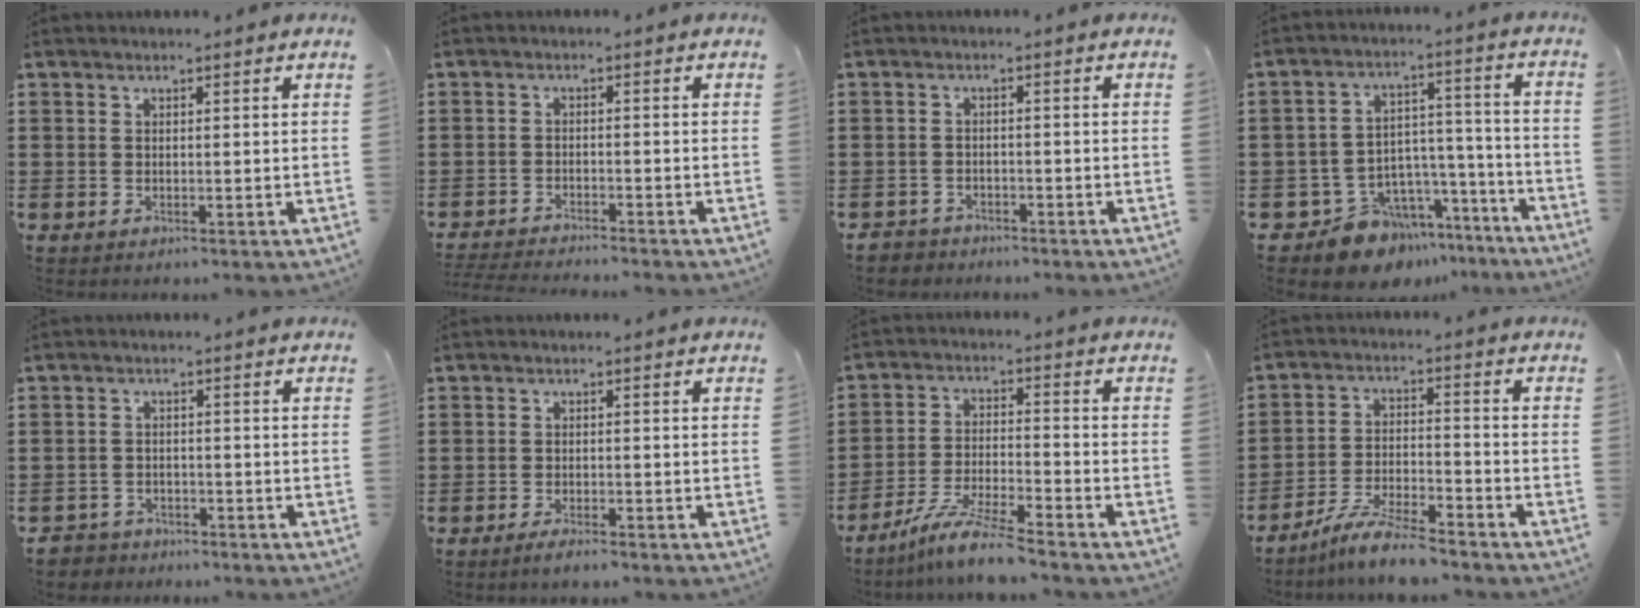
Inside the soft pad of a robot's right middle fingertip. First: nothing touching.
{"total": 2.8, "force": [-2.8, -0.1, 0.4], "torque": [-0.016, -0.005, -0.060]}
{"total": 2.0, "force": [-2.0, 0.5, -0.2], "torque": [-0.005, -0.001, -0.044]}
{"total": 10.7, "force": [-9.2, 5.2, 1.6], "torque": [-0.035, 0.034, -0.166]}
{"total": 2.5, "force": [-2.4, 0.6, -0.2], "torque": [-0.006, -0.003, -0.054]}
{"total": 1.6, "force": [-1.4, 0.1, 0.8], "torque": [-0.016, -0.005, -0.025]}
{"total": 7.8, "force": [-6.8, -0.2, 3.8], "torque": [-0.083, -0.012, -0.132]}
{"total": 7.3, "force": [-6.5, 0.5, 3.2], "torque": [-0.067, 0.000, -0.124]}